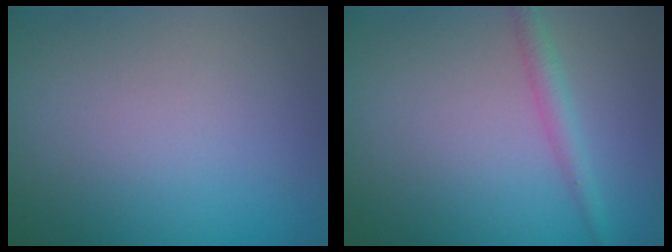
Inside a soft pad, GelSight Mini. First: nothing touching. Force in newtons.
{"total": 1.9, "press": 1.9, "slide": 0.0}